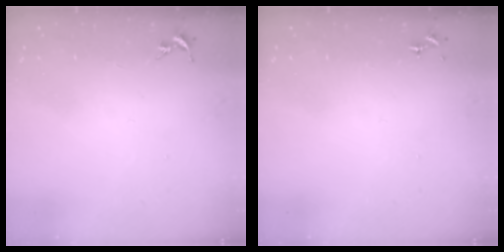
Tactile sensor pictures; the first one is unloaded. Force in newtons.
{"total": 0.0}